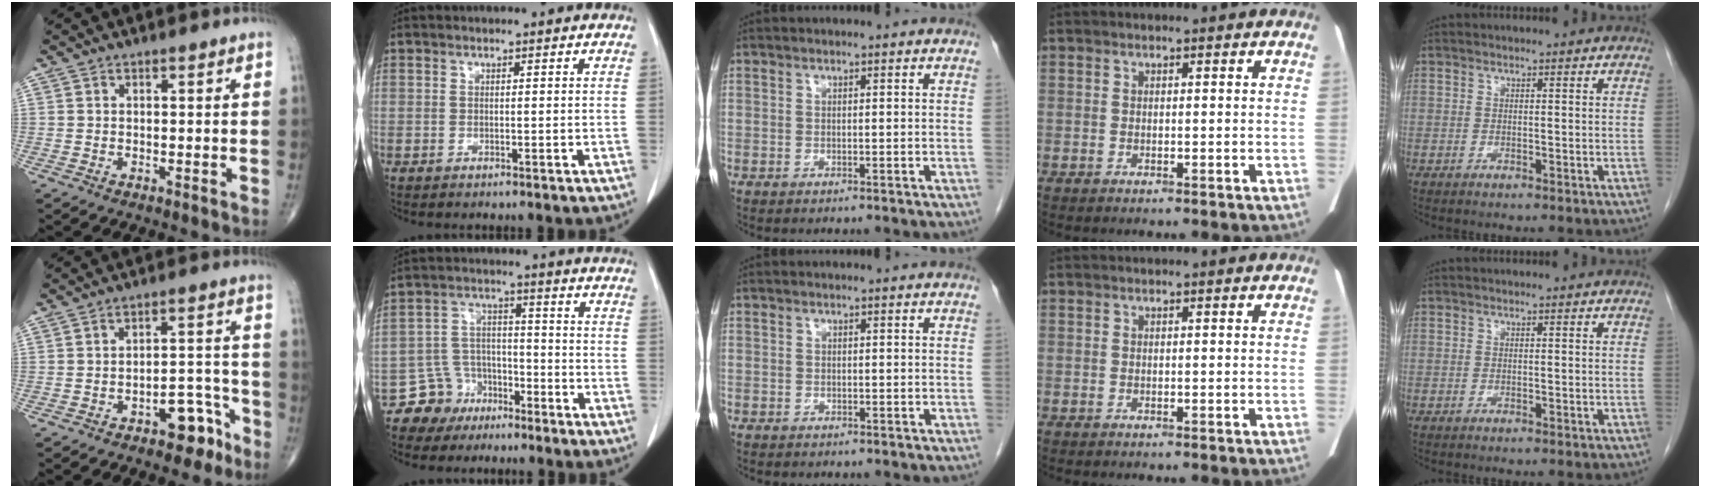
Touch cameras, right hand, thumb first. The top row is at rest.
{"thumb": {"total": 7.7, "force": [-4.7, 3.9, 4.7], "torque": [-0.043, 0.053, -0.064]}, "index": {"total": 6.7, "force": [-4.7, 4.8, 0.0], "torque": [0.009, 0.016, -0.085]}, "middle": {"total": 0.8, "force": [-0.6, 0.6, 0.0], "torque": [-0.005, 0.004, -0.010]}}